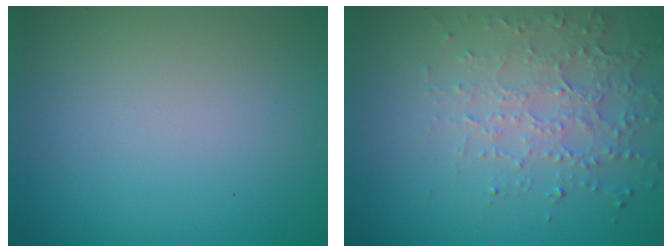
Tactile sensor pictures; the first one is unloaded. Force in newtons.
{"total": 4.5, "press": 3.2, "slide": 3.2}